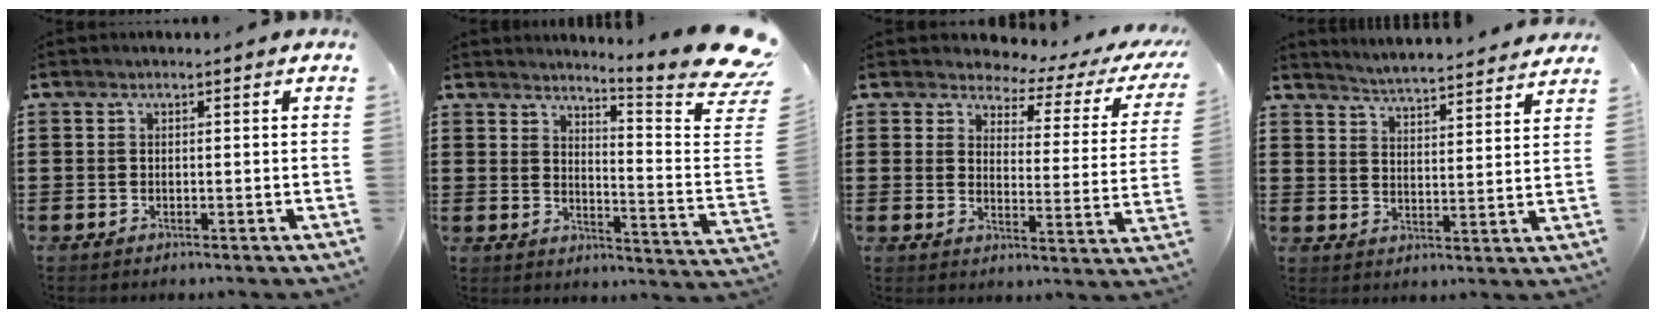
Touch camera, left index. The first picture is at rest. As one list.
[{"total": 7.9, "force": [6.4, -0.1, 4.6], "torque": [-0.081, -0.059, 0.106]}, {"total": 3.0, "force": [2.5, 1.4, 1.0], "torque": [-0.033, -0.020, 0.034]}, {"total": 4.2, "force": [4.1, -0.6, 0.0], "torque": [-0.022, -0.035, 0.069]}]